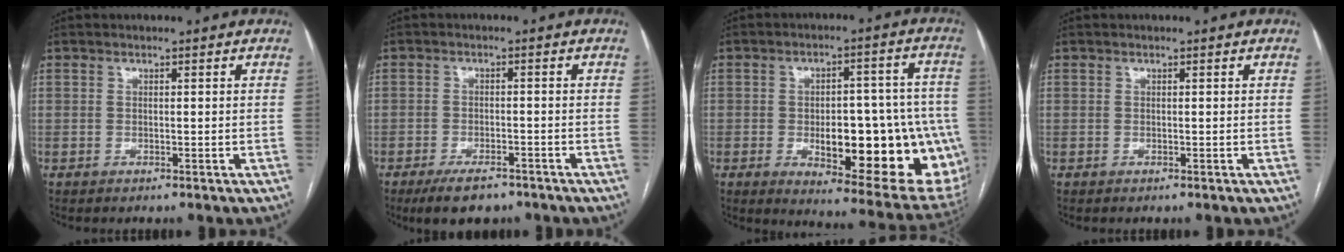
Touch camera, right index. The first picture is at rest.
{"total": 5.9, "force": [-4.4, 2.4, 3.1], "torque": [-0.054, -0.003, -0.069]}
{"total": 22.0, "force": [-5.3, 8.0, 19.9], "torque": [-0.173, 0.020, -0.043]}
{"total": 0.0}